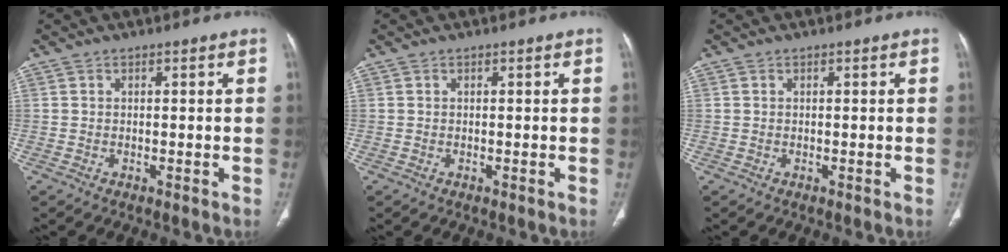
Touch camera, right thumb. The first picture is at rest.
{"total": 0.0}
{"total": 0.0}